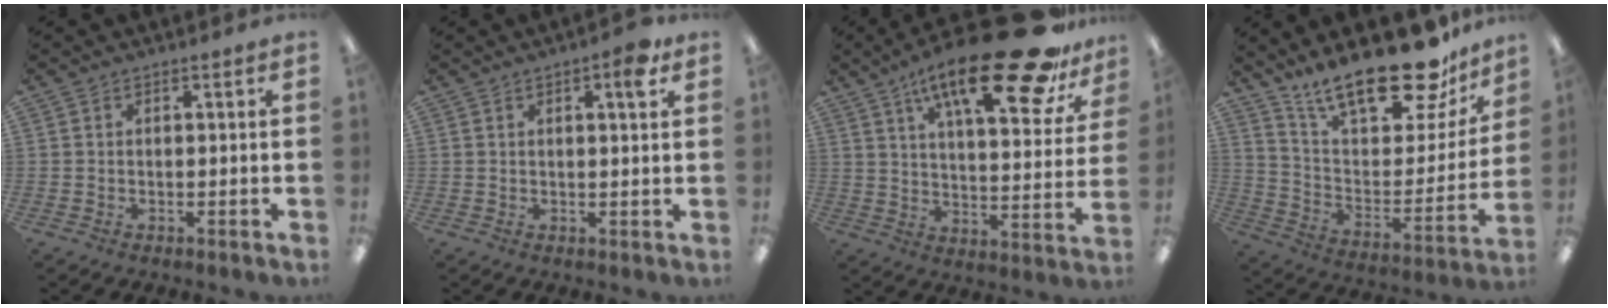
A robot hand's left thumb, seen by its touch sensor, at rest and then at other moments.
{"total": 3.8, "force": [2.1, 0.9, 3.0], "torque": [-0.041, -0.005, 0.031]}
{"total": 25.5, "force": [16.2, 7.9, 18.0], "torque": [-0.271, -0.095, 0.256]}
{"total": 24.0, "force": [19.2, 7.6, 12.3], "torque": [-0.199, -0.131, 0.329]}